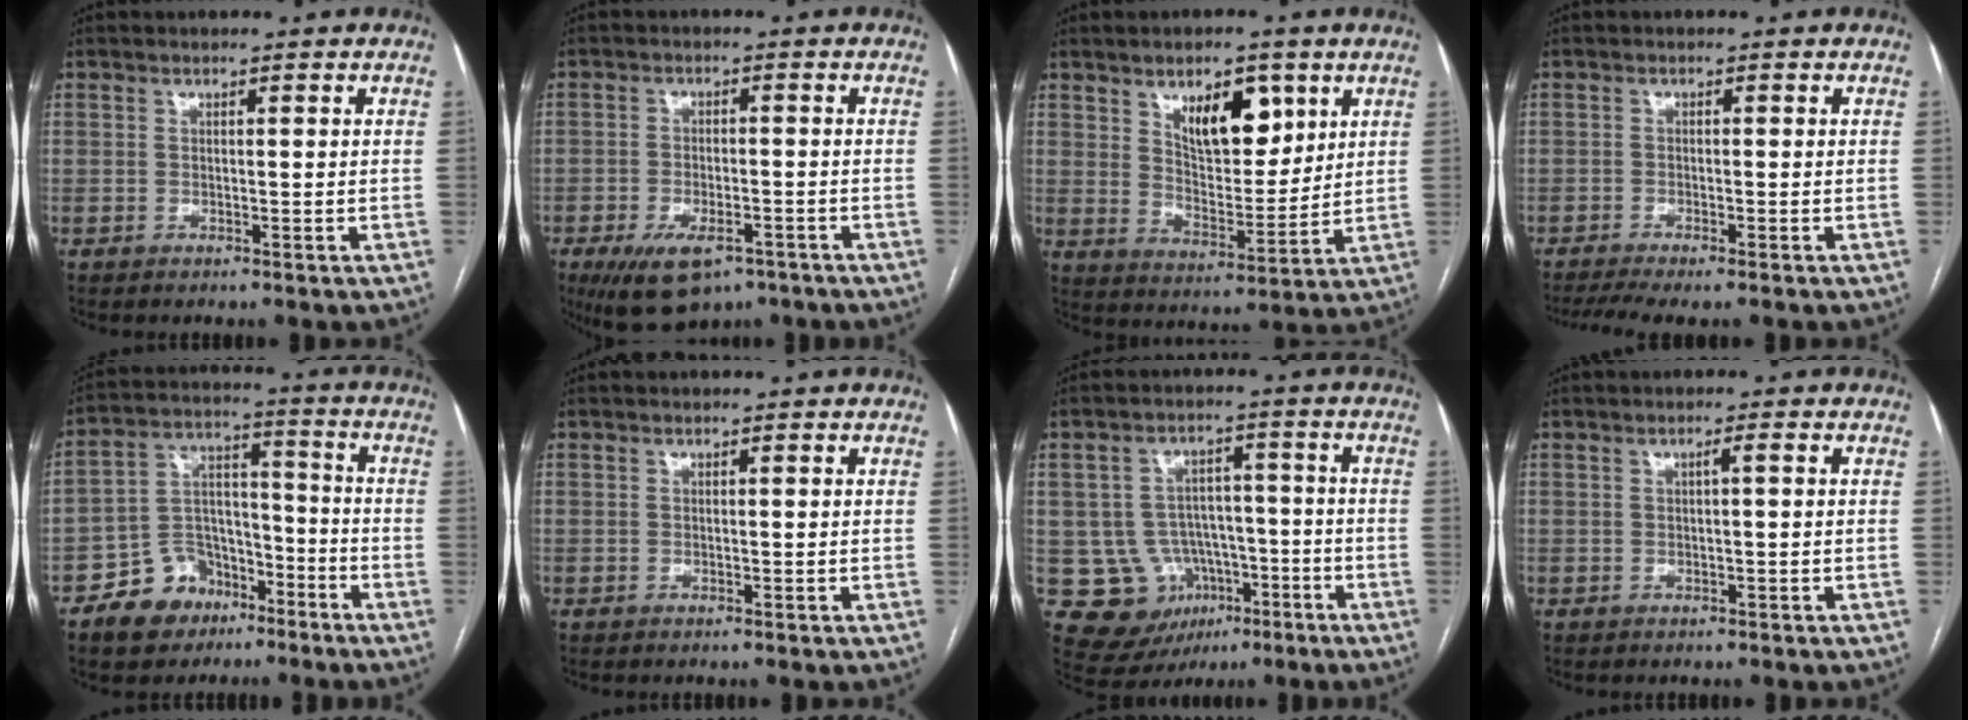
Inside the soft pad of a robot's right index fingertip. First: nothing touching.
{"total": 9.2, "force": [-5.7, 4.4, 5.7], "torque": [-0.098, -0.009, -0.083]}
{"total": 9.9, "force": [5.1, 4.3, 7.3], "torque": [-0.118, 0.000, 0.092]}
{"total": 5.0, "force": [-3.9, 0.5, 3.2], "torque": [-0.055, -0.010, -0.064]}
{"total": 10.9, "force": [-6.6, 7.7, 3.9], "torque": [-0.070, 0.033, -0.106]}
{"total": 0.0}
{"total": 10.8, "force": [-3.4, 9.7, 3.2], "torque": [-0.052, 0.034, -0.035]}
{"total": 1.0, "force": [0.2, -0.1, 1.0], "torque": [-0.017, 0.003, 0.003]}